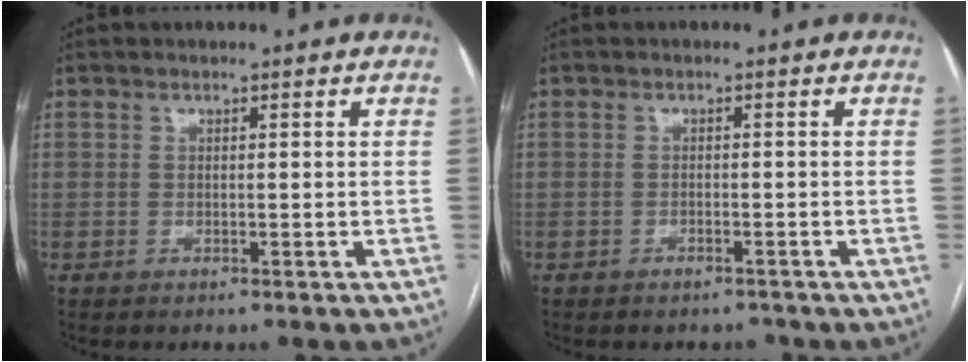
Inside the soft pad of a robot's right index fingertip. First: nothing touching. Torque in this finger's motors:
{"motor_torque": [0.21, -0.08, 0.04, 0.00]}